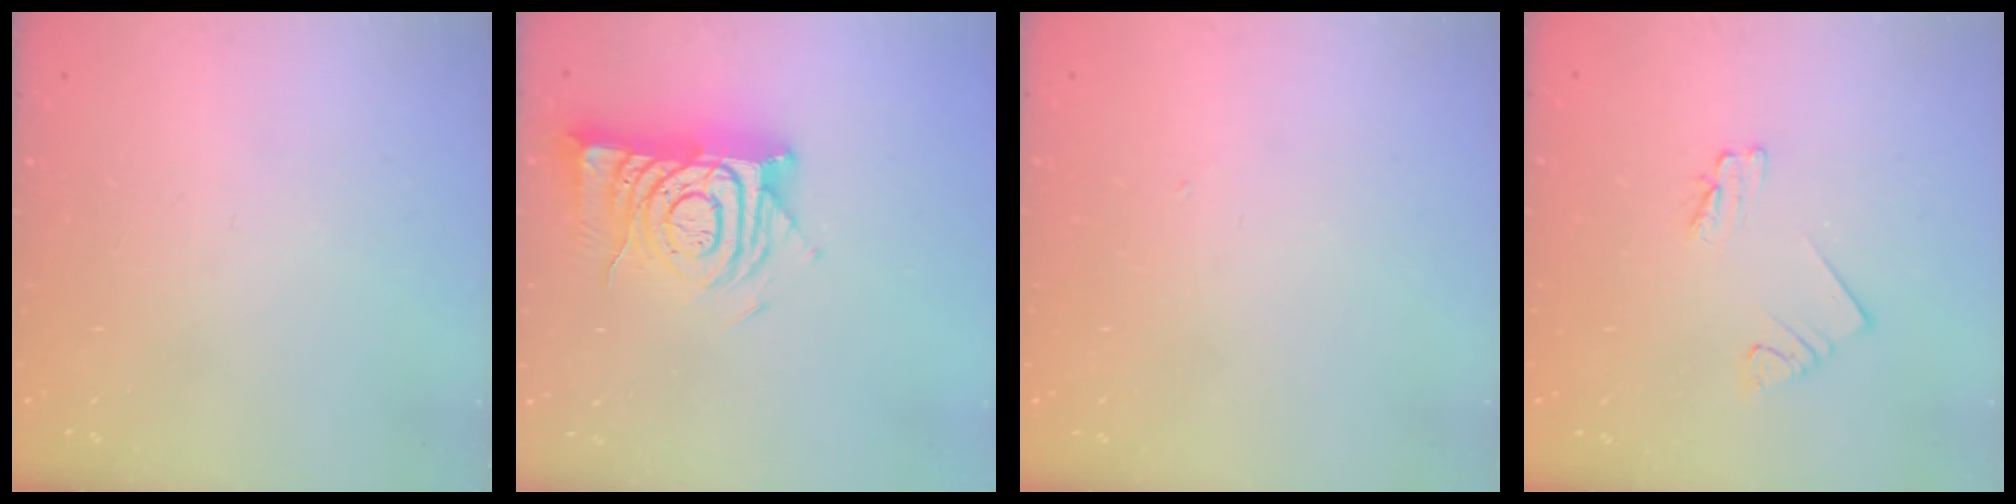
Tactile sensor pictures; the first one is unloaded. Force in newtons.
{"total": 12.4, "press": 12.4, "slide": 0.9}
{"total": 1.3, "press": 1.3, "slide": 0.2}
{"total": 1.7, "press": 1.7, "slide": 0.0}